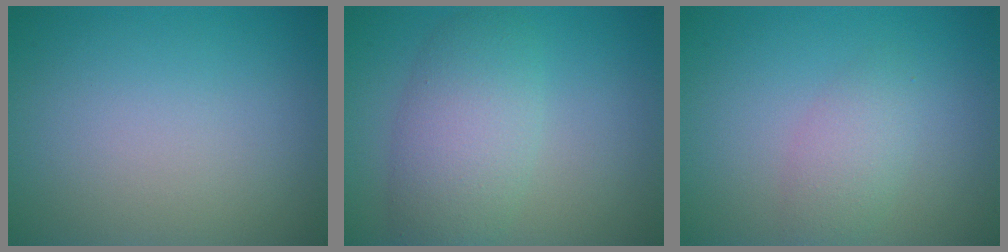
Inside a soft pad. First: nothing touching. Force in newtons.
{"total": 5.1, "press": 5.1, "slide": 0.5}
{"total": 2.3, "press": 2.3, "slide": 0.1}